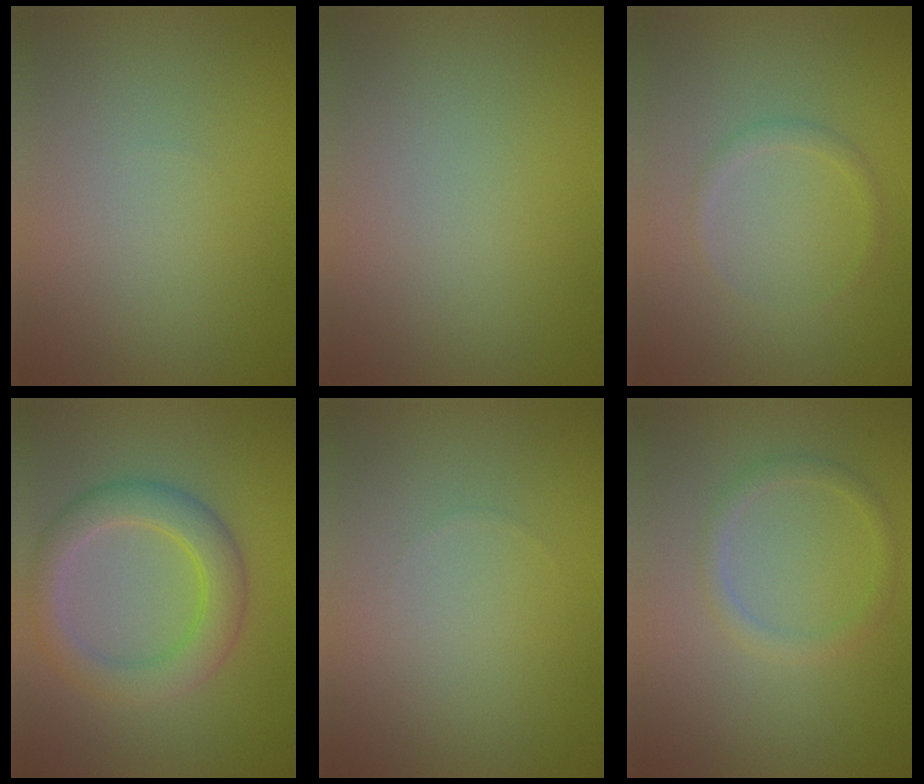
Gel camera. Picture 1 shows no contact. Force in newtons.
{"total": 0.0}
{"total": 1.0, "press": 1.0, "slide": 0.0}
{"total": 4.5, "press": 4.5, "slide": 0.1}
{"total": 0.0}
{"total": 1.6, "press": 1.6, "slide": 0.1}